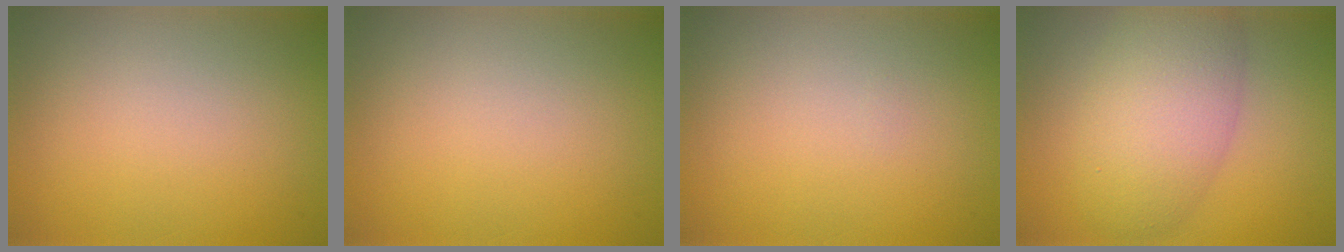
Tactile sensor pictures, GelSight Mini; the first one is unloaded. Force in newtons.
{"total": 0.0}
{"total": 0.0}
{"total": 6.3, "press": 6.3, "slide": 0.1}